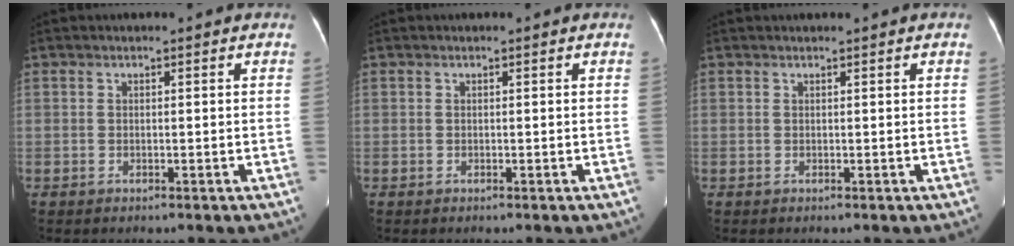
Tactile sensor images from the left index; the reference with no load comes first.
{"total": 0.0}
{"total": 0.5, "force": [0.5, -0.1, 0.2], "torque": [-0.005, 0.010, 0.014]}